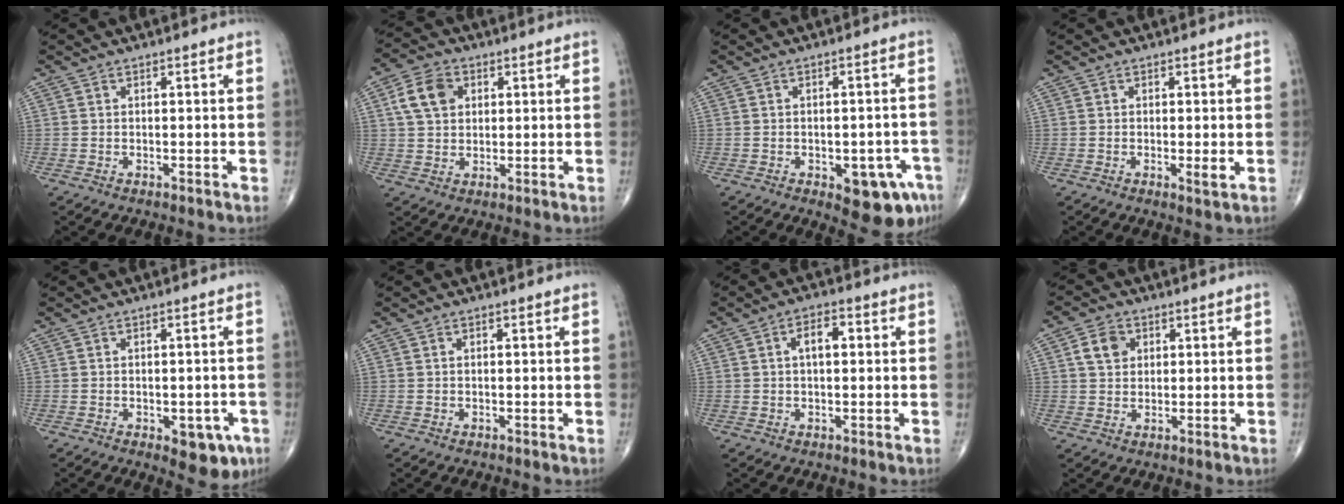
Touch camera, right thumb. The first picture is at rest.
{"total": 7.6, "force": [2.3, 5.7, 4.6], "torque": [-0.072, 0.005, 0.039]}
{"total": 9.6, "force": [-4.4, 4.3, 7.4], "torque": [-0.064, 0.019, -0.046]}
{"total": 1.5, "force": [-0.2, 0.2, 1.5], "torque": [-0.030, -0.007, -0.004]}
{"total": 6.9, "force": [-3.0, 3.6, 5.2], "torque": [-0.041, 0.010, -0.028]}
{"total": 0.0}
{"total": 4.5, "force": [0.8, 2.2, 3.9], "torque": [-0.058, 0.011, 0.009]}
{"total": 5.1, "force": [1.5, 4.1, 2.7], "torque": [-0.034, 0.000, 0.024]}